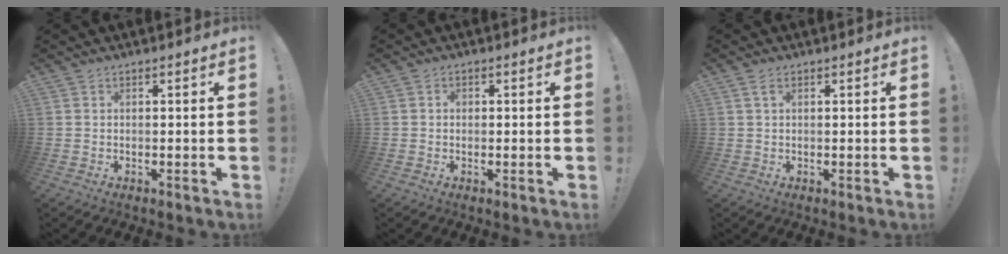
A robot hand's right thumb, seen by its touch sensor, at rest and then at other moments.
{"total": 1.0, "force": [-0.3, 0.8, 0.5], "torque": [-0.017, 0.007, -0.005]}
{"total": 2.5, "force": [1.1, 1.2, 1.8], "torque": [-0.033, 0.002, 0.020]}